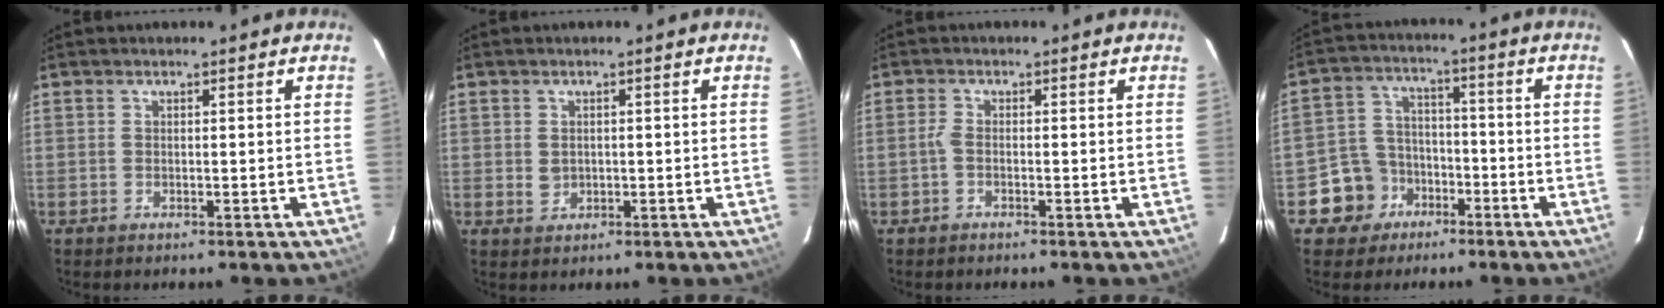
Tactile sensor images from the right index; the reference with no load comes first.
{"total": 1.9, "force": [0.2, 1.8, 0.7], "torque": [-0.008, 0.003, 0.008]}
{"total": 1.2, "force": [-0.5, 0.5, 1.0], "torque": [-0.023, 0.004, -0.012]}
{"total": 8.5, "force": [-4.5, 7.1, 1.4], "torque": [-0.055, 0.032, -0.067]}